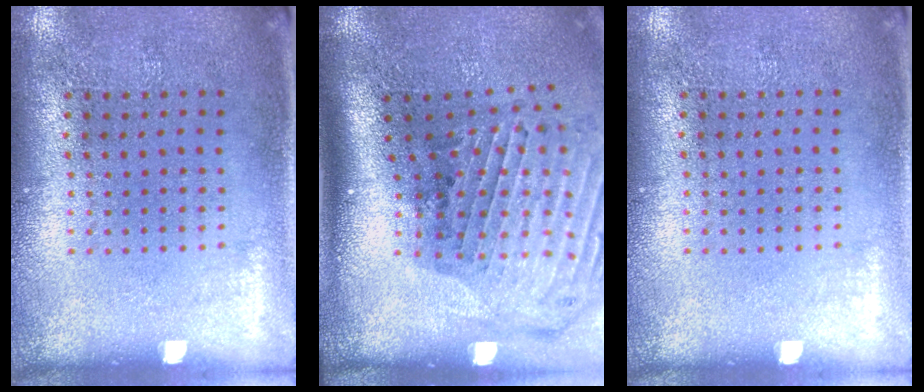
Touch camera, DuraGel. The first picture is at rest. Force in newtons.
{"total": 3.0, "press": 2.1, "slide": 2.0}
{"total": 0.0}